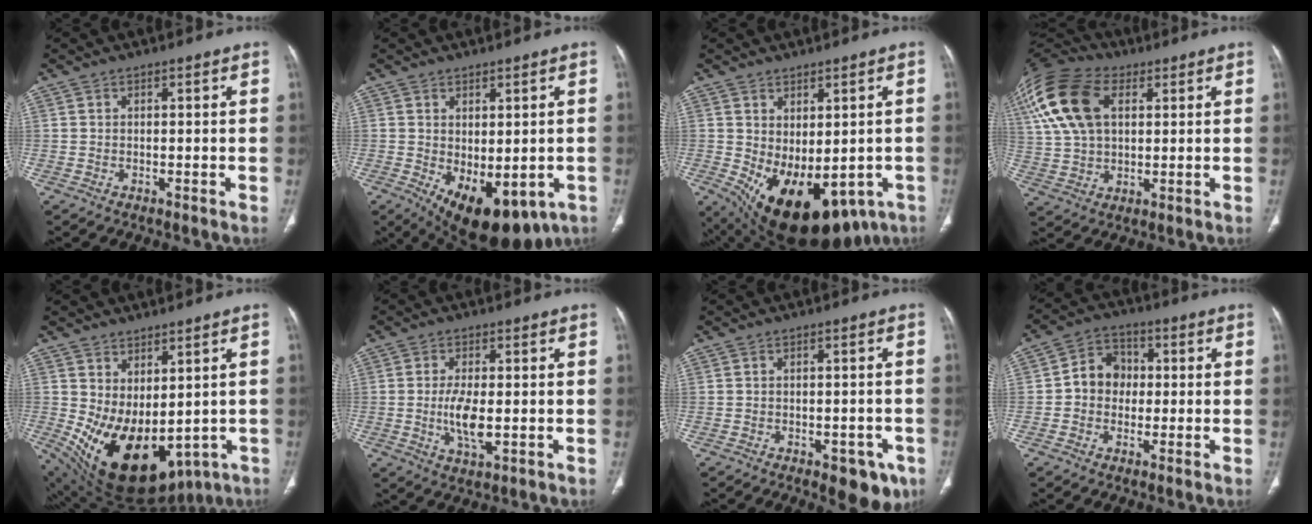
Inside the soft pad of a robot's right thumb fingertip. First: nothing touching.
{"total": 14.4, "force": [-5.5, 7.7, 10.8], "torque": [-0.142, -0.007, -0.057]}
{"total": 19.4, "force": [-7.3, 10.9, 14.3], "torque": [-0.199, -0.017, -0.073]}
{"total": 20.4, "force": [7.0, 12.7, 14.4], "torque": [-0.316, 0.018, 0.127]}
{"total": 18.6, "force": [-2.8, 11.1, 14.7], "torque": [-0.238, -0.018, -0.001]}
{"total": 6.5, "force": [-0.7, 2.6, 5.9], "torque": [-0.119, -0.009, -0.012]}
{"total": 7.4, "force": [-4.2, 3.6, 4.9], "torque": [-0.034, 0.013, -0.048]}
{"total": 7.3, "force": [-0.1, 6.3, 3.8], "torque": [-0.036, 0.022, -0.016]}